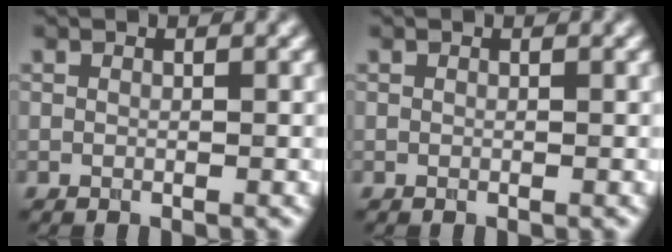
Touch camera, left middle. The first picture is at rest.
{"total": 0.0}